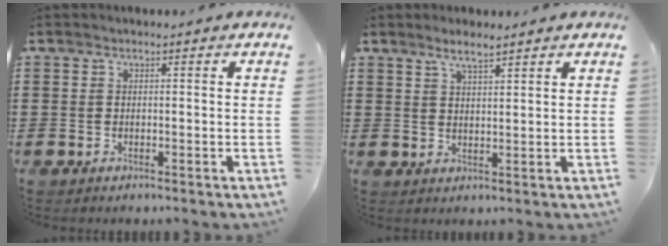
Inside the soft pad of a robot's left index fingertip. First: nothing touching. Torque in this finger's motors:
{"motor_torque": [1.87, 0.18, 0.30, 0.04]}